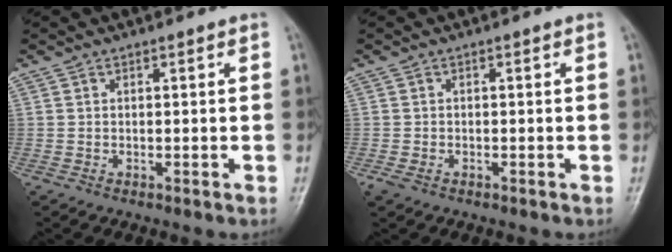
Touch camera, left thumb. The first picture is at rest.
{"total": 1.7, "force": [-0.8, 1.1, 1.0], "torque": [-0.025, -0.002, -0.014]}